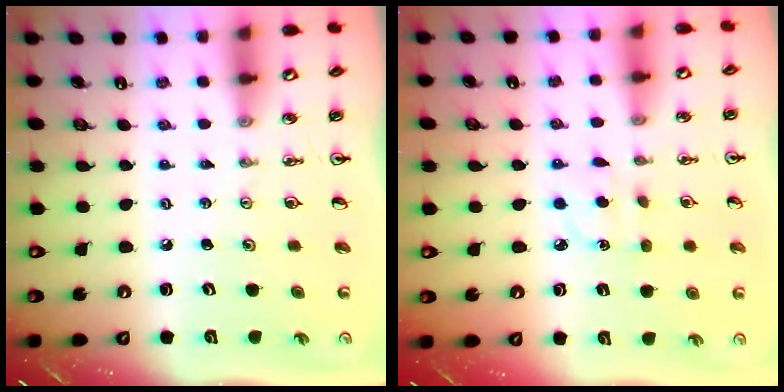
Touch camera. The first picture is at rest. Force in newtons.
{"total": 3.9, "press": 3.9, "slide": 0.5}